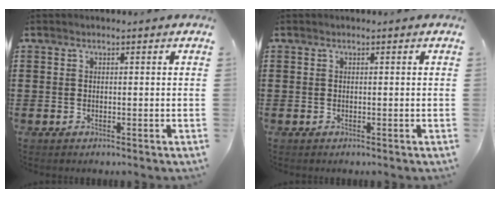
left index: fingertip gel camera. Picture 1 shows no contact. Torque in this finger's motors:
{"motor_torque": [-0.01, 0.00, -0.01, 0.00]}